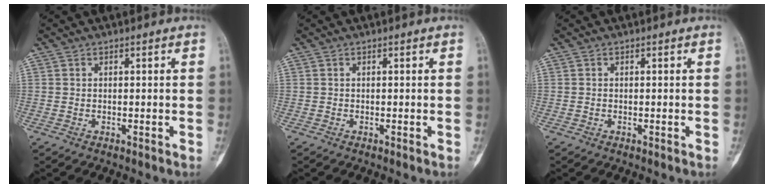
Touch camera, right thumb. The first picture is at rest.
{"total": 0.0}
{"total": 0.0}